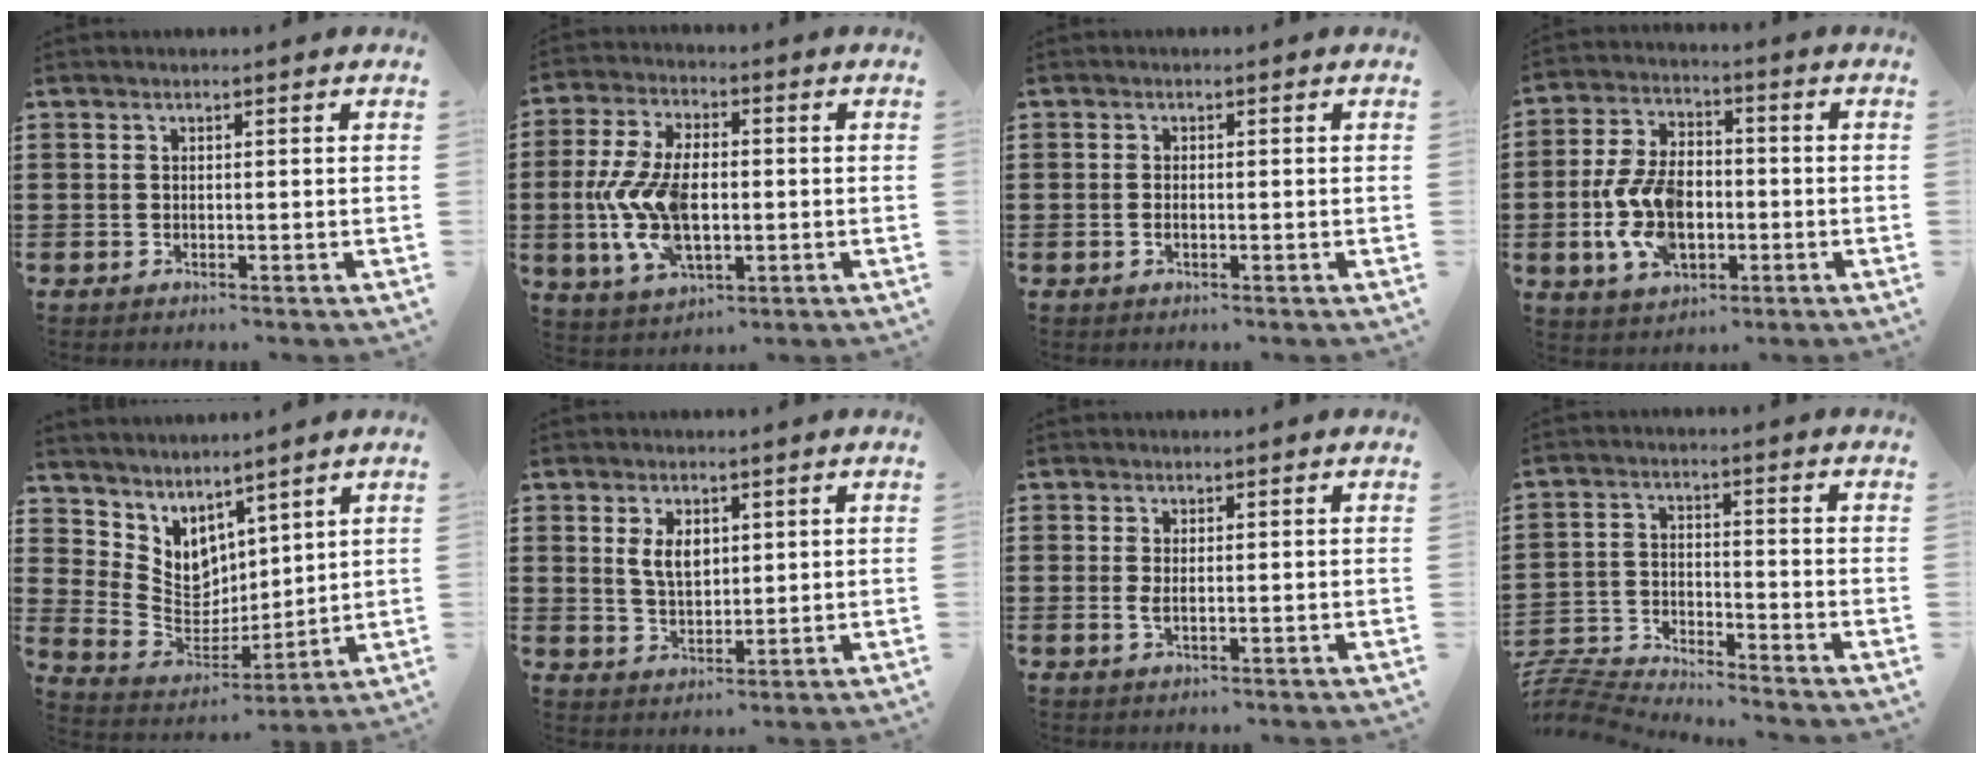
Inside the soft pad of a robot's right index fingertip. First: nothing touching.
{"total": 11.3, "force": [-1.2, 6.1, 9.5], "torque": [-0.229, -0.011, -0.026]}
{"total": 1.0, "force": [-0.3, 0.3, 0.9], "torque": [-0.020, -0.004, -0.003]}
{"total": 10.9, "force": [-2.0, 6.6, 8.4], "torque": [-0.202, 0.001, -0.041]}
{"total": 5.3, "force": [3.3, 4.0, 0.4], "torque": [-0.047, -0.044, 0.064]}
{"total": 4.5, "force": [1.5, 2.6, 3.3], "torque": [-0.064, 0.006, 0.024]}
{"total": 1.3, "force": [0.0, 0.4, 1.2], "torque": [-0.029, -0.001, -0.004]}
{"total": 5.5, "force": [-5.5, 0.1, 0.3], "torque": [-0.026, -0.002, -0.117]}